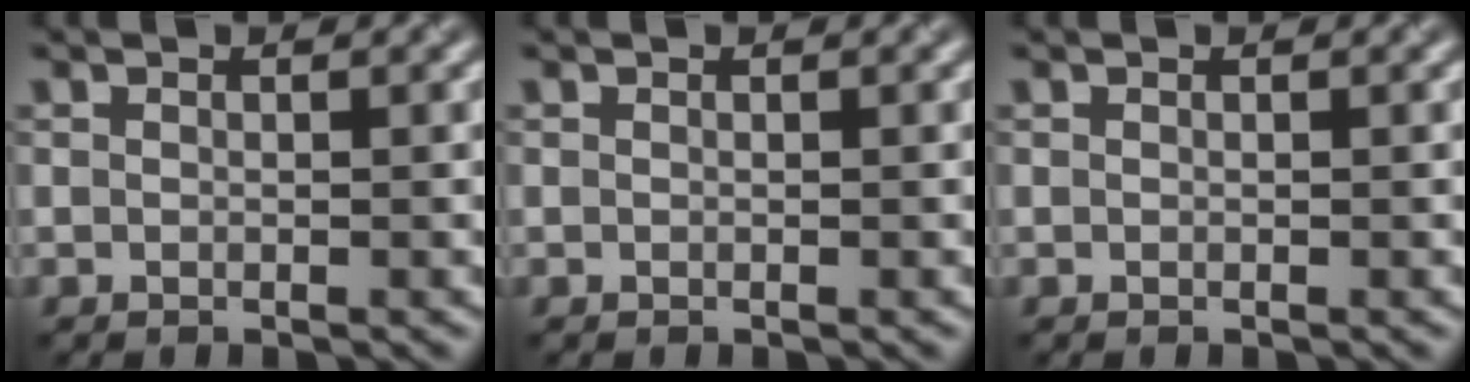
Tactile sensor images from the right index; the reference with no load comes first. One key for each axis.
{"total": 0.0}
{"total": 0.0}